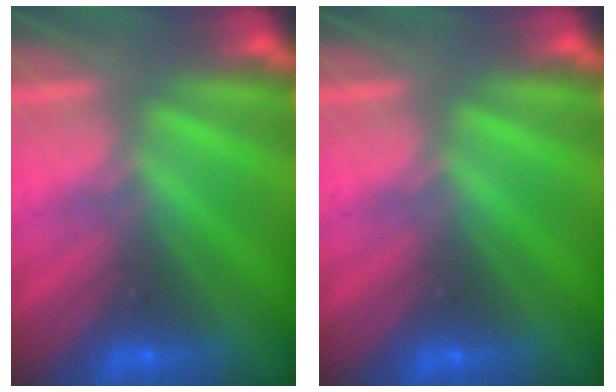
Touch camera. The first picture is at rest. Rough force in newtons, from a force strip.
{"total": 0.0}